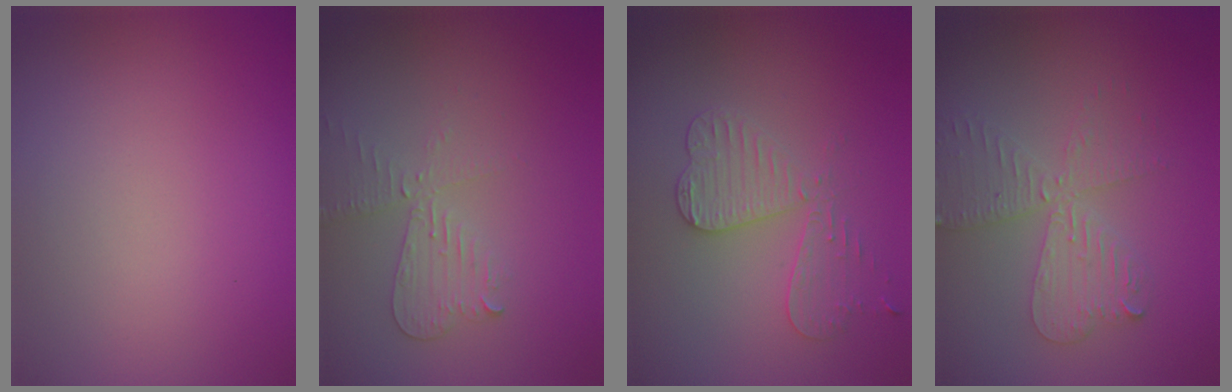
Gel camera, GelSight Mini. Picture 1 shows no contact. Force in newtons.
{"total": 2.8, "press": 2.6, "slide": 0.9}
{"total": 3.3, "press": 3.2, "slide": 0.8}
{"total": 4.3, "press": 3.6, "slide": 2.3}